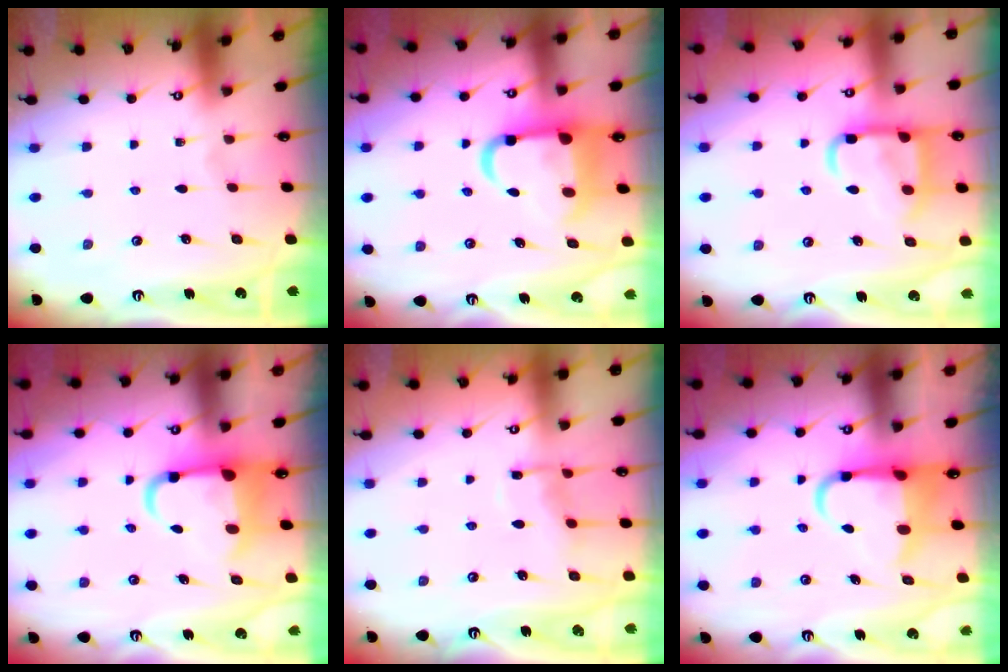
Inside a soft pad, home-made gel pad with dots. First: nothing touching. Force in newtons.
{"total": 11.4, "press": 11.2, "slide": 2.2}
{"total": 13.3, "press": 13.2, "slide": 1.7}
{"total": 6.2, "press": 5.9, "slide": 1.7}
{"total": 8.1, "press": 8.0, "slide": 0.7}
{"total": 7.3, "press": 7.2, "slide": 1.3}